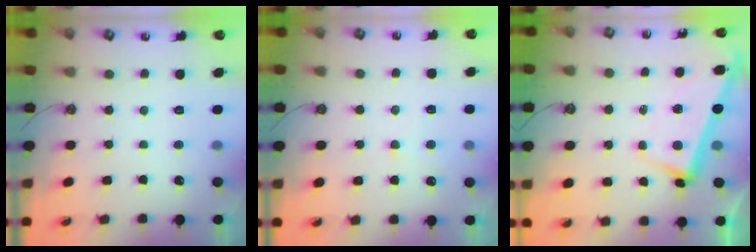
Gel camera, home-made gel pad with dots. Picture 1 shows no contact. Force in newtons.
{"total": 4.5, "press": 4.5, "slide": 0.5}
{"total": 3.4, "press": 3.4, "slide": 0.6}